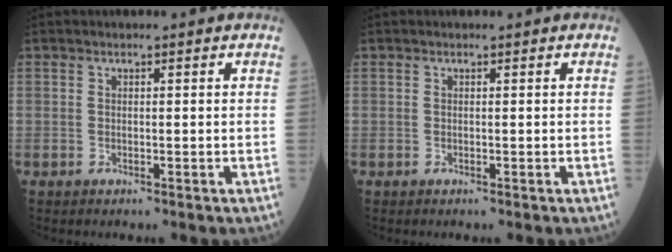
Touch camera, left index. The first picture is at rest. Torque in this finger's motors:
{"motor_torque": [0.01, 0.00, -0.02, 0.00]}